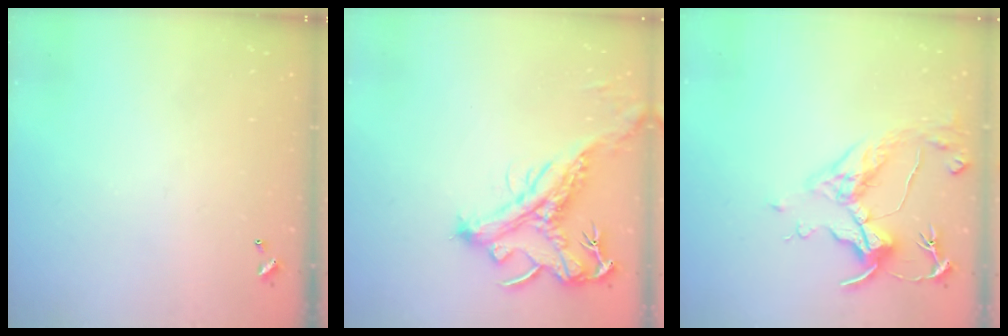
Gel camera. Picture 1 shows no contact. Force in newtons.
{"total": 2.0, "press": 1.5, "slide": 1.3}
{"total": 4.6, "press": 4.5, "slide": 1.0}